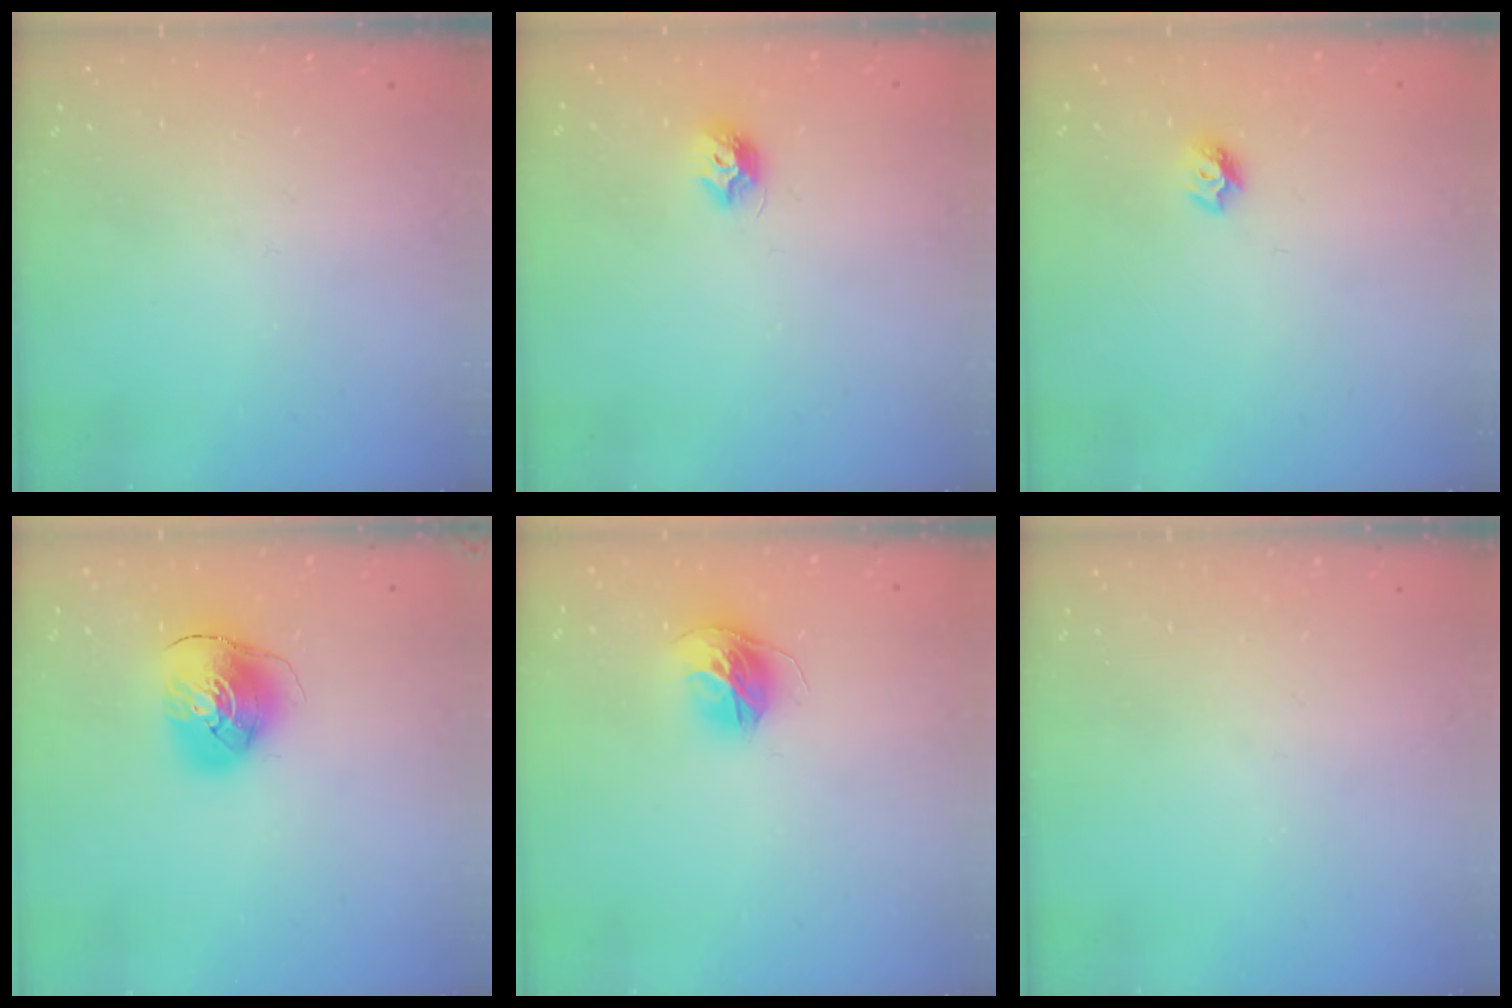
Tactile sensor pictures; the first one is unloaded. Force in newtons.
{"total": 7.4, "press": 7.4, "slide": 0.2}
{"total": 7.0, "press": 7.0, "slide": 0.7}
{"total": 9.7, "press": 9.6, "slide": 1.4}
{"total": 12.0, "press": 12.0, "slide": 1.2}
{"total": 0.0}